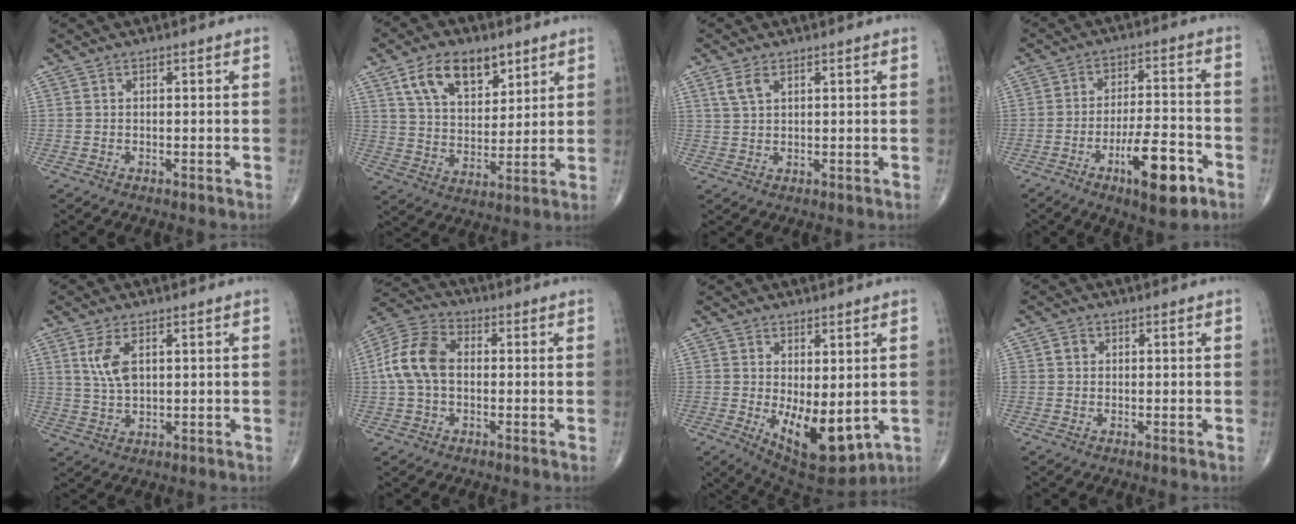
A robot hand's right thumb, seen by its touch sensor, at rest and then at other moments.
{"total": 13.4, "force": [7.2, 7.6, 8.3], "torque": [-0.112, -0.030, 0.134]}
{"total": 3.0, "force": [1.6, 1.6, 2.1], "torque": [-0.045, 0.003, 0.038]}
{"total": 12.6, "force": [-6.2, 3.9, 10.3], "torque": [-0.158, 0.032, -0.092]}
{"total": 5.6, "force": [1.9, 2.7, 4.5], "torque": [-0.095, -0.006, 0.044]}
{"total": 10.6, "force": [0.1, 7.1, 7.9], "torque": [-0.163, 0.031, -0.007]}
{"total": 11.5, "force": [-1.4, 5.5, 10.0], "torque": [-0.138, -0.024, 0.002]}
{"total": 1.7, "force": [0.2, 1.5, 0.7], "torque": [-0.007, 0.004, 0.004]}